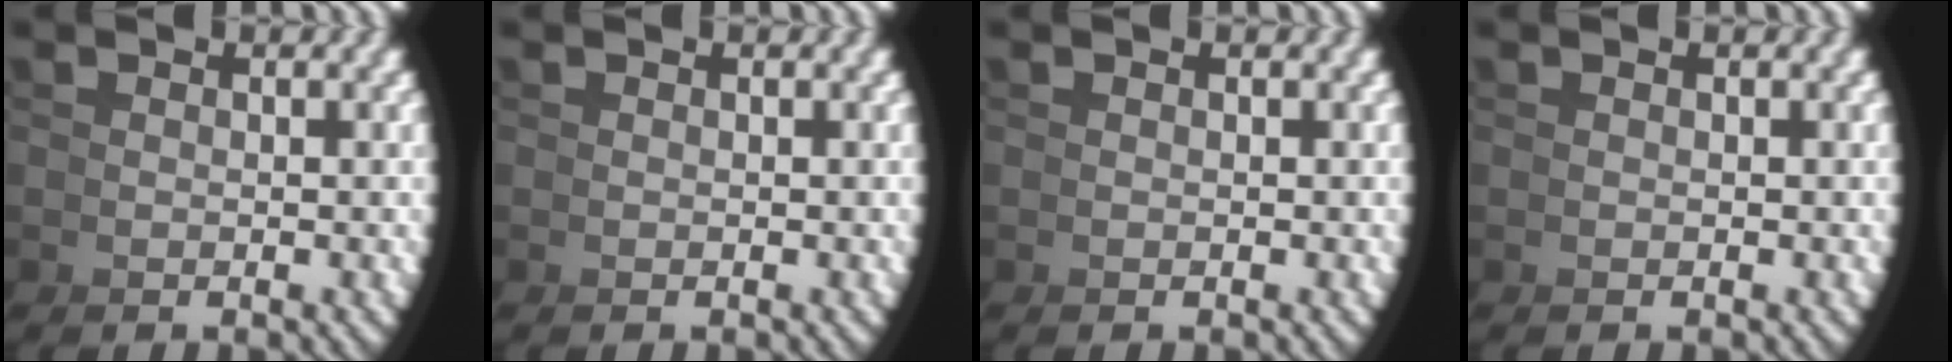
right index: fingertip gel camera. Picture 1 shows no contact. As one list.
[{"total": 0.0}, {"total": 0.0}, {"total": 0.0}]